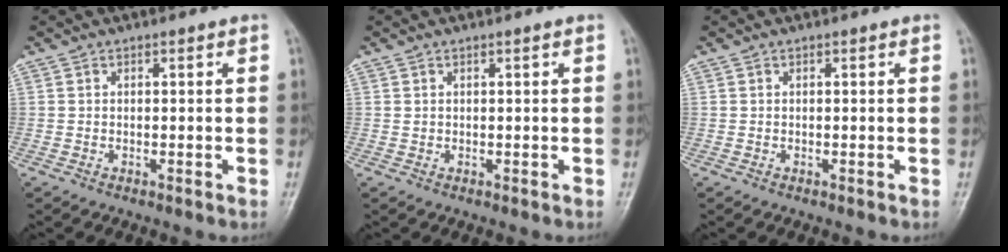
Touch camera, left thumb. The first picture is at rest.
{"total": 0.6, "force": [0.4, 0.1, 0.5], "torque": [-0.011, 0.003, 0.008]}
{"total": 0.0}